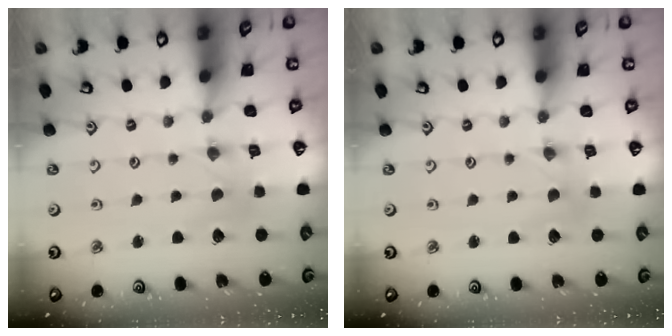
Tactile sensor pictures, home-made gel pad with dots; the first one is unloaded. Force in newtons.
{"total": 0.0}